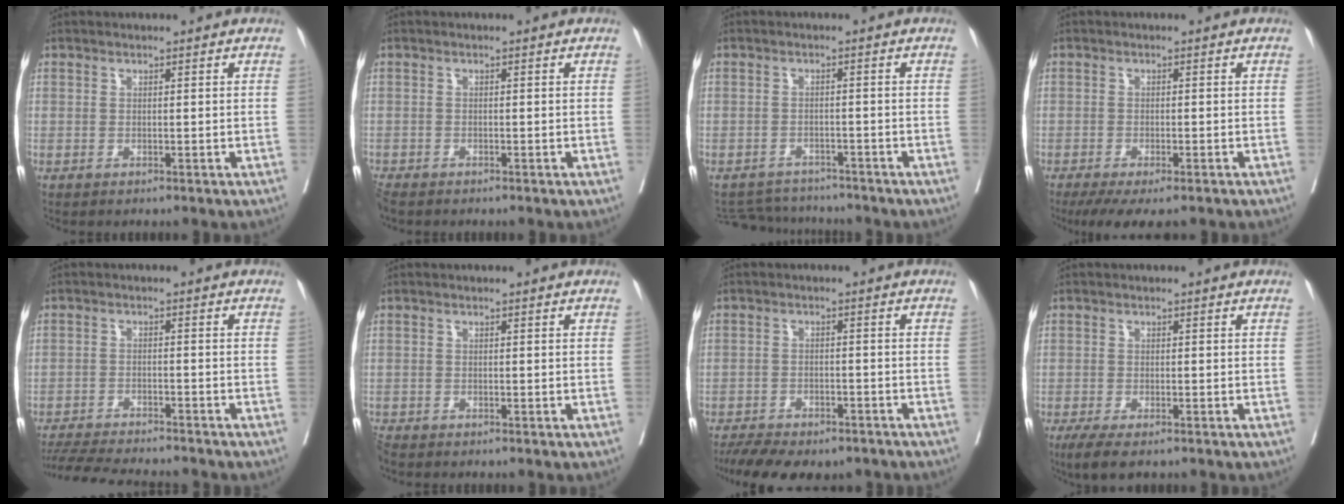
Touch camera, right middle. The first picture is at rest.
{"total": 2.3, "force": [-2.1, 0.6, 0.7], "torque": [-0.018, -0.009, -0.040]}
{"total": 5.5, "force": [-5.4, 0.9, -0.3], "torque": [0.001, 0.004, -0.084]}
{"total": 7.6, "force": [-5.8, 2.0, 4.5], "torque": [-0.061, -0.012, -0.090]}
{"total": 12.9, "force": [-11.9, 1.0, 4.8], "torque": [-0.081, -0.016, -0.176]}
{"total": 1.6, "force": [-1.5, 0.2, 0.2], "torque": [-0.009, -0.008, -0.030]}
{"total": 12.5, "force": [-10.2, 4.5, 5.6], "torque": [-0.107, 0.003, -0.143]}
{"total": 4.9, "force": [-3.5, 1.3, 3.2], "torque": [-0.056, -0.013, -0.057]}